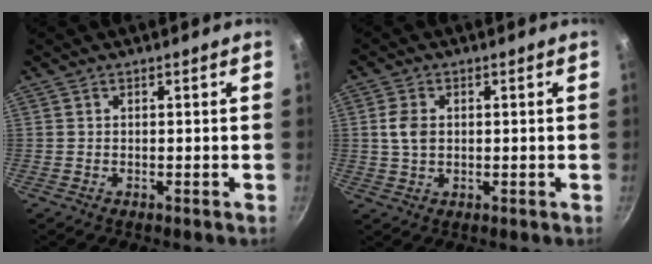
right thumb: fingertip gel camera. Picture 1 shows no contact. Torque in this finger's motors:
{"motor_torque": [-0.42, 0.43, 0.50, -0.31, 0.03]}